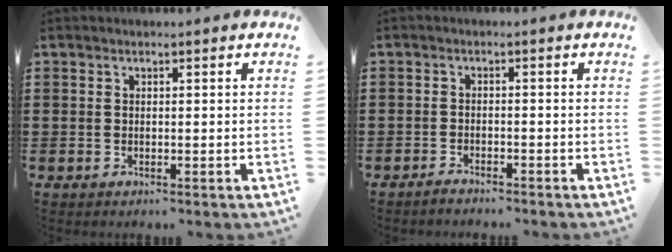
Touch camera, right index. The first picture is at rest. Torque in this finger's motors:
{"motor_torque": [0.43, -0.49, 0.04, 0.00]}